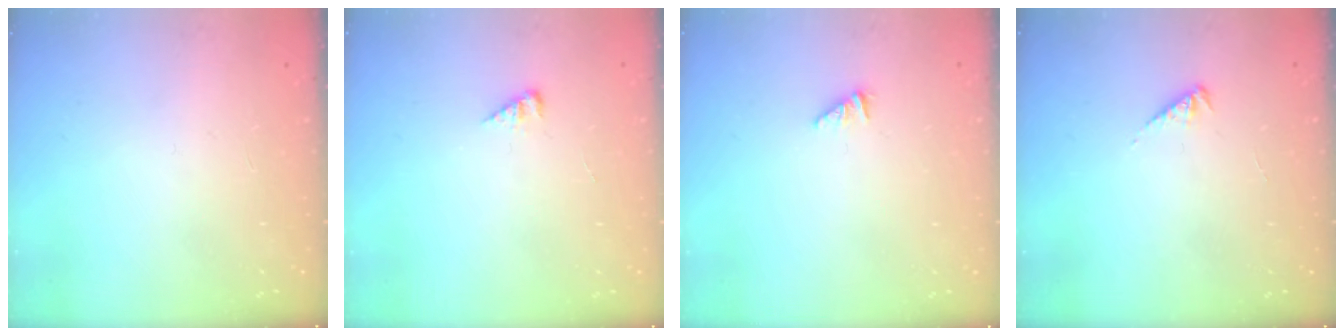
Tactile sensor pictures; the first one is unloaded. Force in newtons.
{"total": 3.2, "press": 3.2, "slide": 0.5}
{"total": 0.8, "press": 0.8, "slide": 0.2}
{"total": 2.3, "press": 2.3, "slide": 0.5}